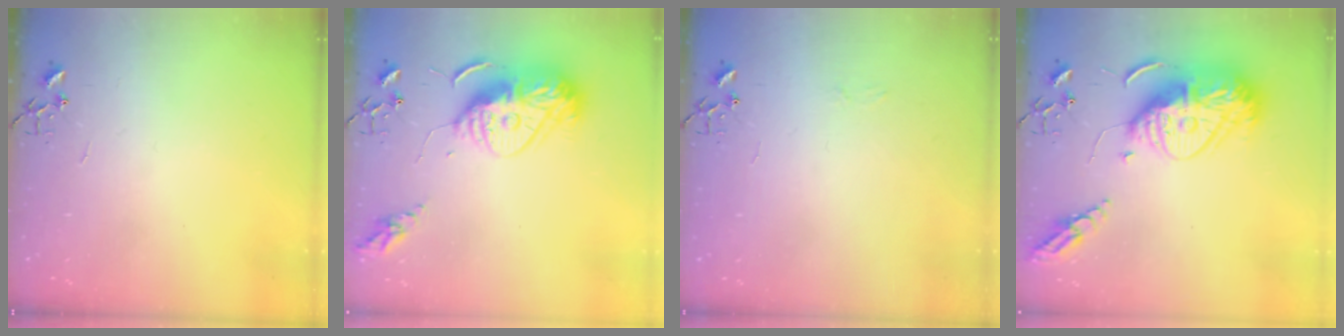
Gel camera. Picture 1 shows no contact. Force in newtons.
{"total": 14.7, "press": 14.6, "slide": 1.3}
{"total": 3.0, "press": 3.0, "slide": 0.3}
{"total": 19.6, "press": 19.5, "slide": 1.9}